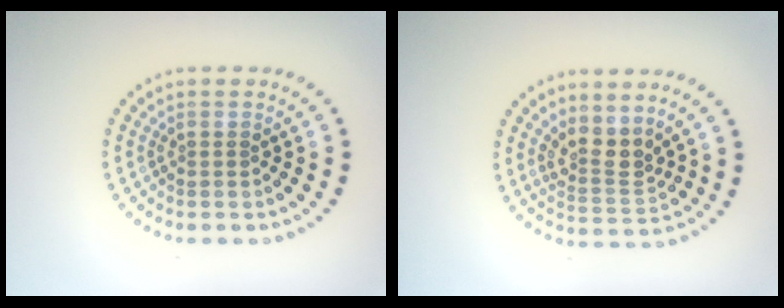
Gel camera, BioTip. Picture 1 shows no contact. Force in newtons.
{"total": 2.9, "press": 2.3, "slide": 1.6}